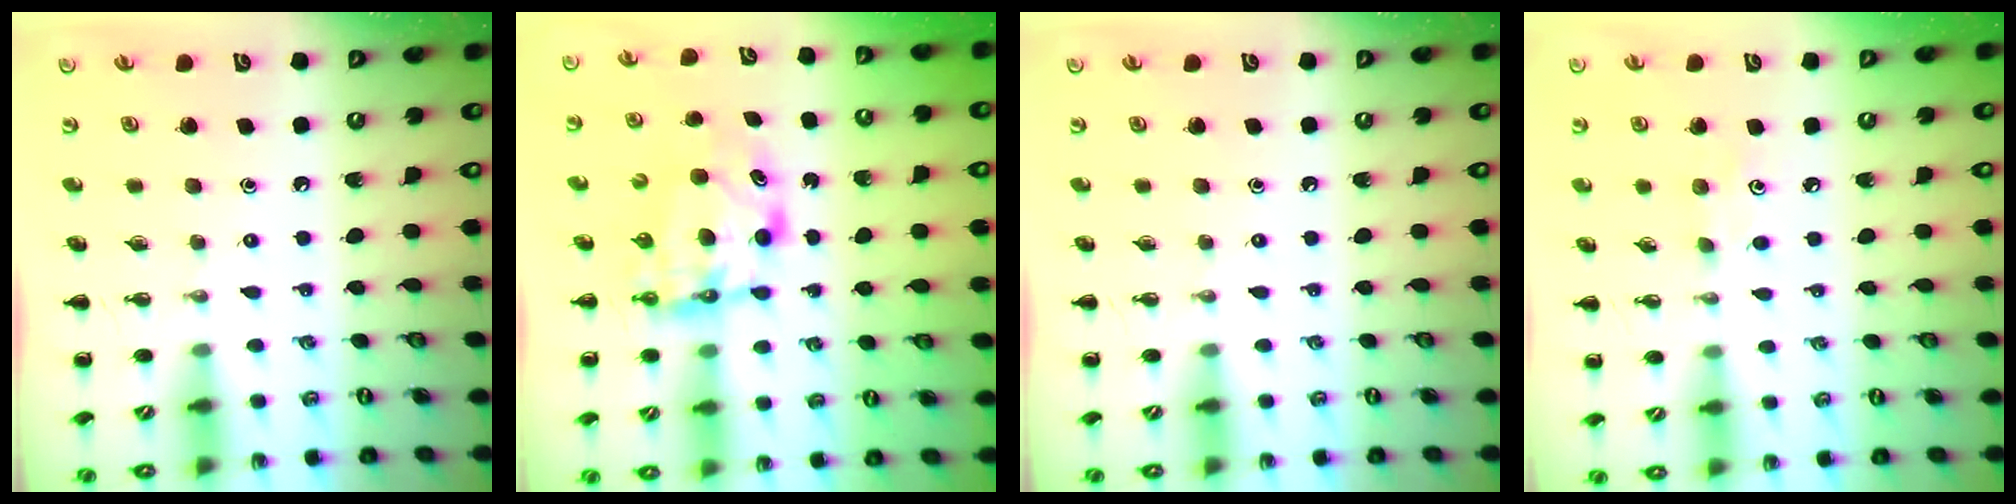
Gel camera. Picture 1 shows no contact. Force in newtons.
{"total": 6.0, "press": 6.0, "slide": 0.7}
{"total": 0.0}
{"total": 3.3, "press": 3.2, "slide": 0.6}